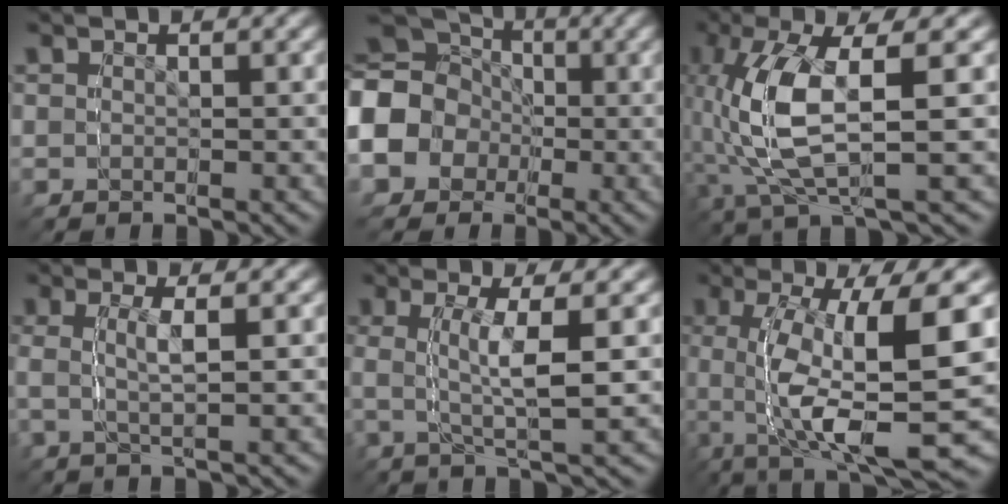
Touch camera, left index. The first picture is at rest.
{"total": 10.8, "force": [0.8, 9.5, 5.1], "torque": [-0.111, -0.017, 0.013]}
{"total": 6.7, "force": [1.2, 2.6, 6.1], "torque": [-0.144, 0.021, 0.028]}
{"total": 2.3, "force": [-0.3, -2.2, -0.5], "torque": [0.014, 0.017, -0.004]}
{"total": 2.5, "force": [1.1, -2.2, 0.7], "torque": [-0.018, 0.027, 0.015]}
{"total": 7.8, "force": [0.4, 1.3, 7.7], "torque": [-0.127, 0.046, 0.002]}